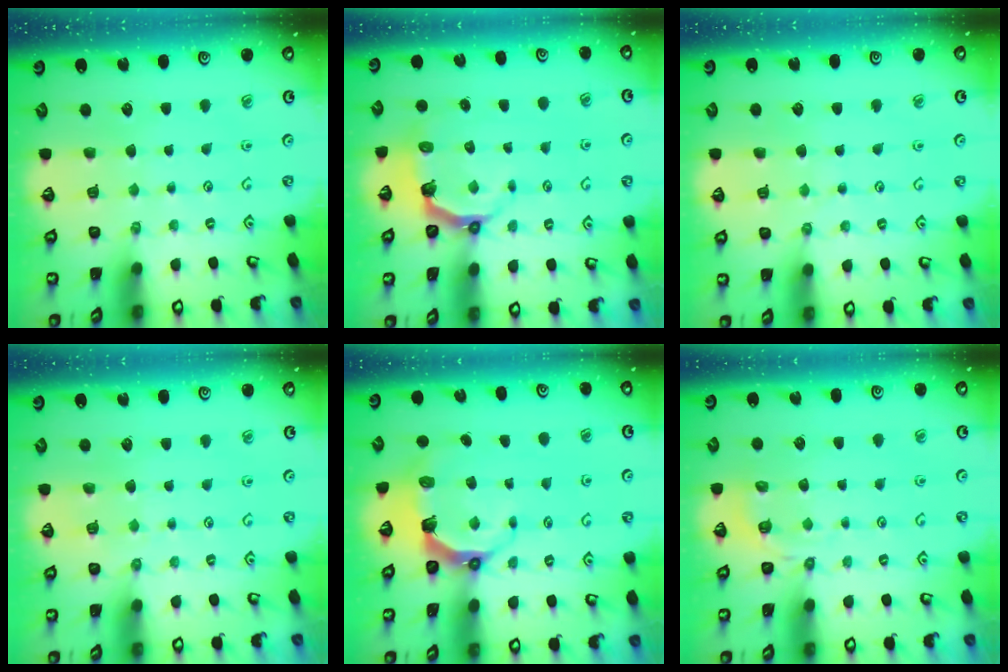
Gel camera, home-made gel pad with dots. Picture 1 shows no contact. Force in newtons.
{"total": 4.1, "press": 2.6, "slide": 3.2}
{"total": 2.7, "press": 2.7, "slide": 0.5}
{"total": 3.4, "press": 3.3, "slide": 0.5}
{"total": 6.5, "press": 4.9, "slide": 4.2}
{"total": 2.9, "press": 2.2, "slide": 1.8}